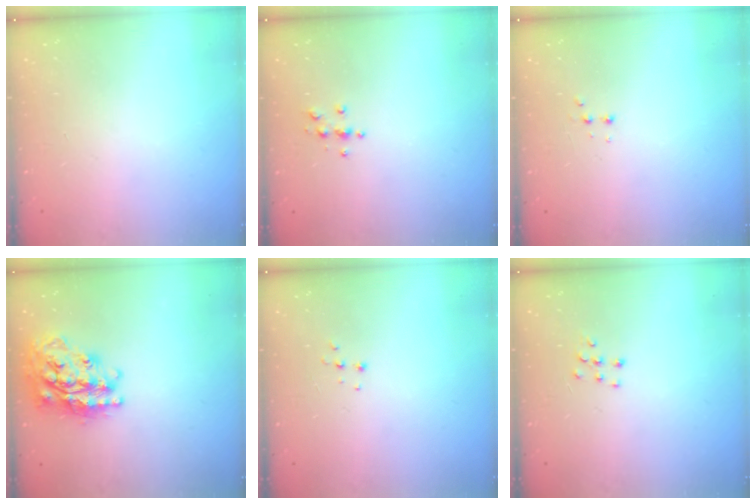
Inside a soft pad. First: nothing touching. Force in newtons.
{"total": 4.0, "press": 3.9, "slide": 0.4}
{"total": 2.9, "press": 2.7, "slide": 1.0}
{"total": 22.9, "press": 22.9, "slide": 1.8}
{"total": 4.9, "press": 4.9, "slide": 0.7}
{"total": 5.3, "press": 5.3, "slide": 0.5}